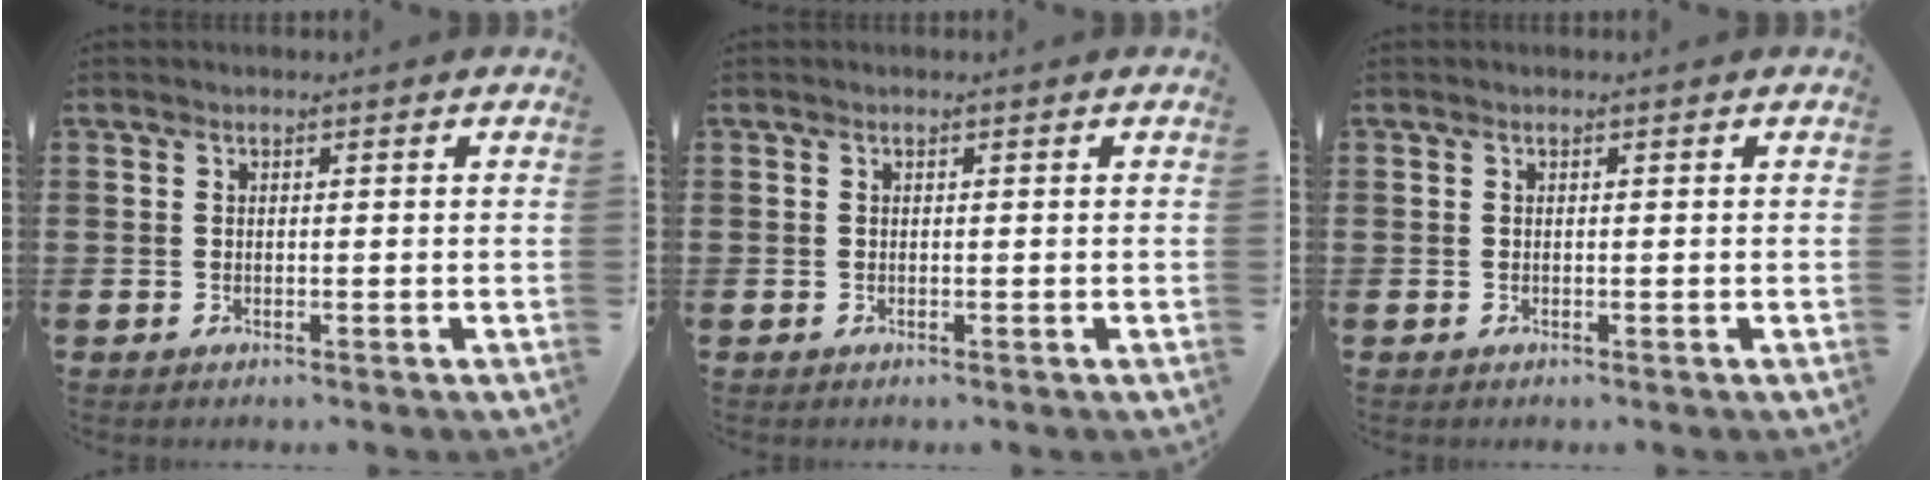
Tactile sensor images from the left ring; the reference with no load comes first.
{"total": 0.0}
{"total": 0.0}